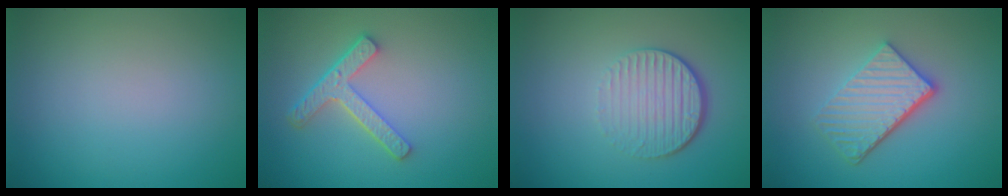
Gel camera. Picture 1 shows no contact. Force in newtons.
{"total": 3.9, "press": 3.0, "slide": 2.5}
{"total": 4.3, "press": 2.9, "slide": 3.2}
{"total": 4.6, "press": 3.5, "slide": 2.9}